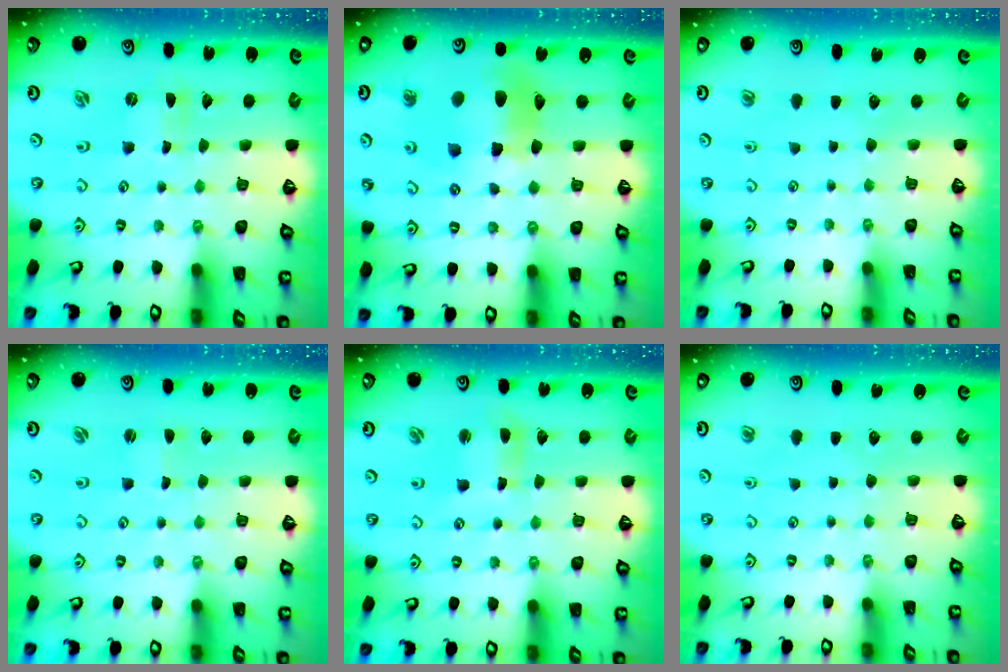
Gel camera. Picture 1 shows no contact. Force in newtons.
{"total": 11.9, "press": 11.8, "slide": 1.6}
{"total": 0.0}
{"total": 0.0}
{"total": 3.4, "press": 3.3, "slide": 0.4}
{"total": 0.0}